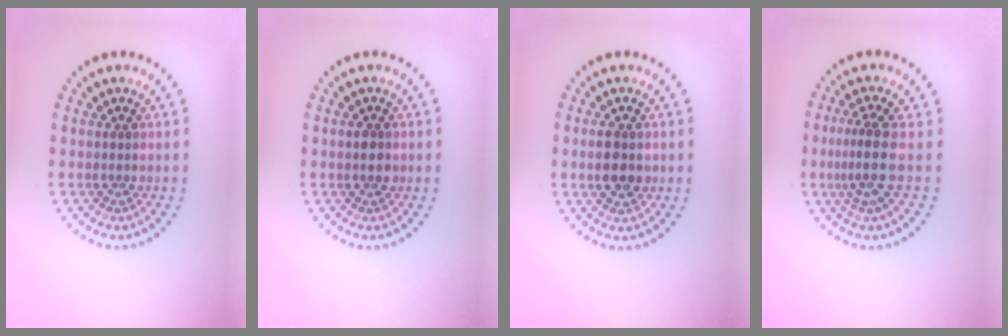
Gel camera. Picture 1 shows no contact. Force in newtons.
{"total": 1.7, "press": 1.7, "slide": 0.0}
{"total": 2.8, "press": 2.8, "slide": 0.3}
{"total": 3.1, "press": 2.2, "slide": 2.1}